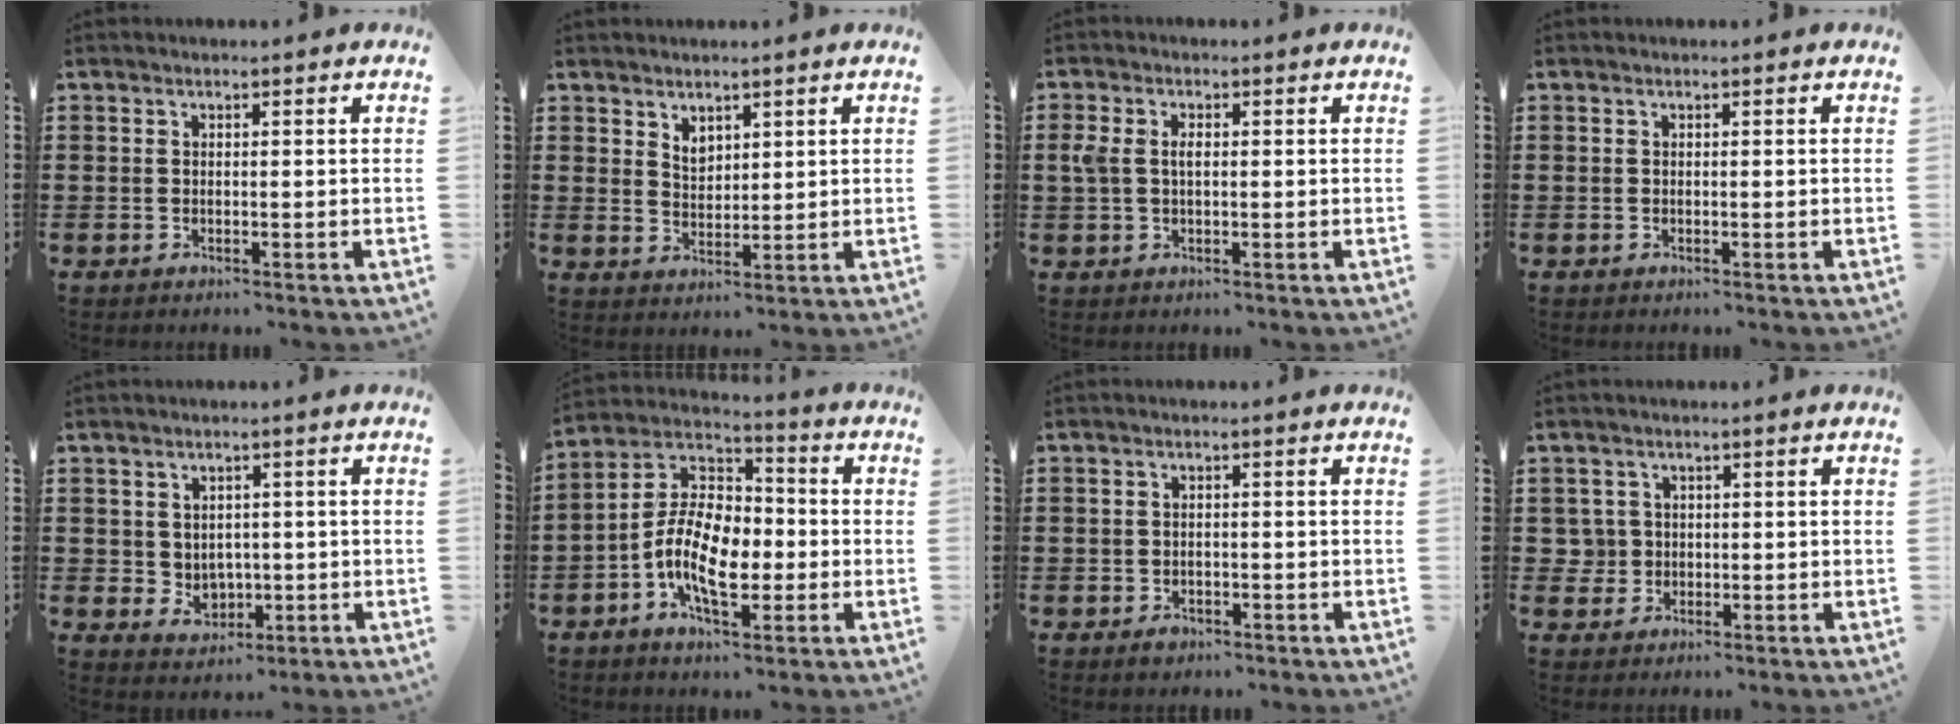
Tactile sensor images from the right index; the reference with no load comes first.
{"total": 2.6, "force": [2.0, 1.6, 0.7], "torque": [-0.019, 0.006, 0.038]}
{"total": 3.0, "force": [0.3, 1.7, 2.5], "torque": [-0.066, 0.003, 0.000]}
{"total": 0.0}
{"total": 2.9, "force": [1.3, 2.5, 0.6], "torque": [-0.025, 0.003, 0.022]}
{"total": 12.0, "force": [-2.9, 6.6, 9.6], "torque": [-0.224, 0.000, -0.058]}
{"total": 1.2, "force": [-0.9, 0.8, 0.4], "torque": [-0.009, -0.001, -0.019]}
{"total": 2.7, "force": [-0.1, 2.6, 0.5], "torque": [-0.030, 0.006, -0.006]}